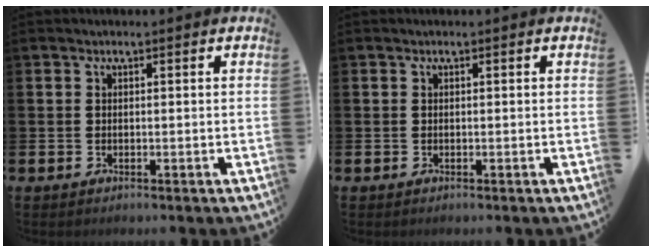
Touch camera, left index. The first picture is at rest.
{"total": 0.0}